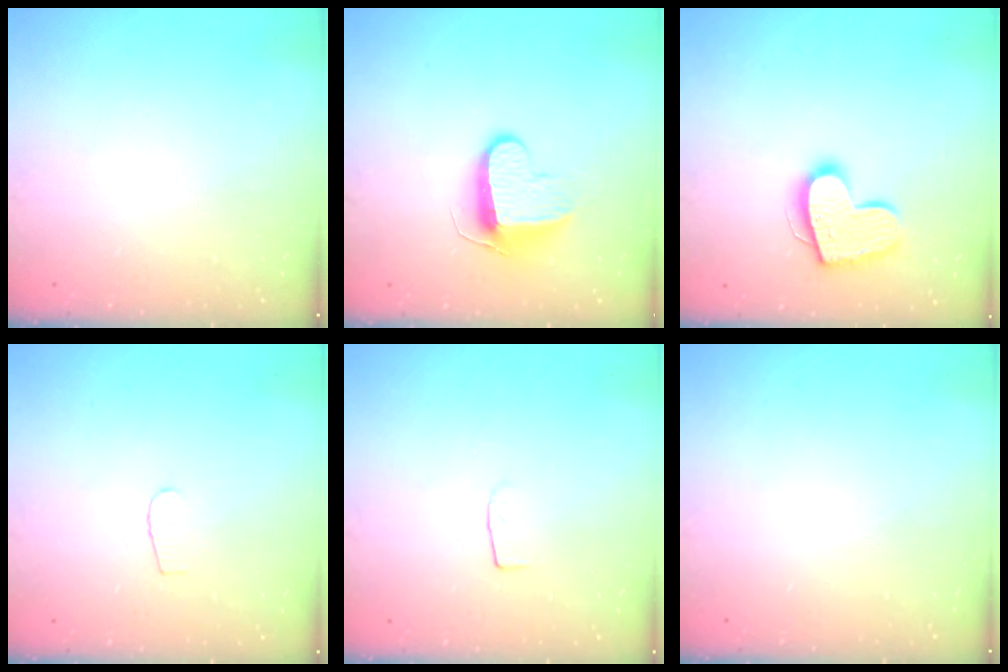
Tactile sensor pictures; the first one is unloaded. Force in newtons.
{"total": 9.4, "press": 9.4, "slide": 0.2}
{"total": 14.6, "press": 14.6, "slide": 1.1}
{"total": 3.7, "press": 3.6, "slide": 0.4}
{"total": 4.0, "press": 4.0, "slide": 0.2}
{"total": 0.0}